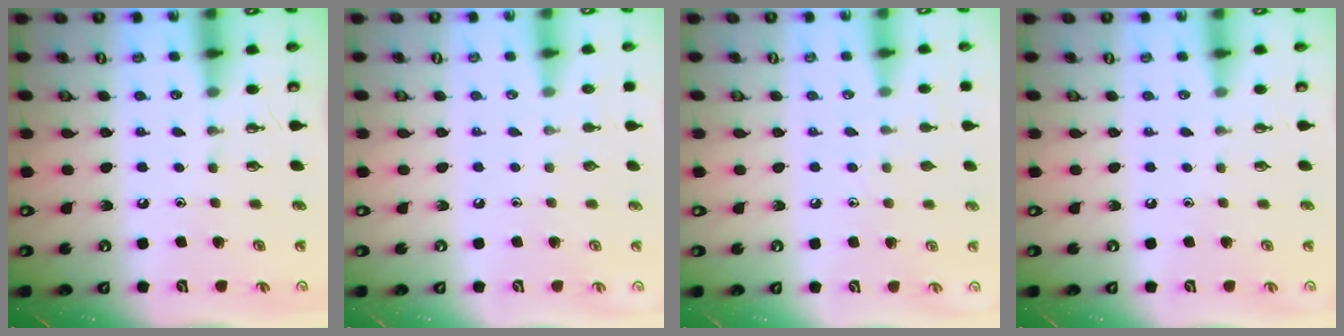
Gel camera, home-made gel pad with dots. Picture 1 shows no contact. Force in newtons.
{"total": 0.0}
{"total": 5.7, "press": 5.7, "slide": 0.4}
{"total": 0.0}